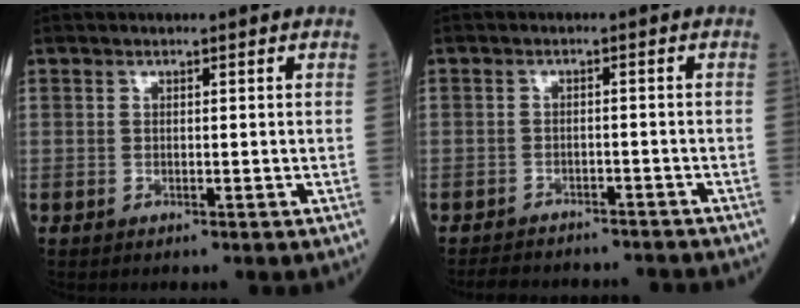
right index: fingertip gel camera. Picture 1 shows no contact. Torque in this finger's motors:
{"motor_torque": [-0.26, -0.31, -0.56, -0.21]}